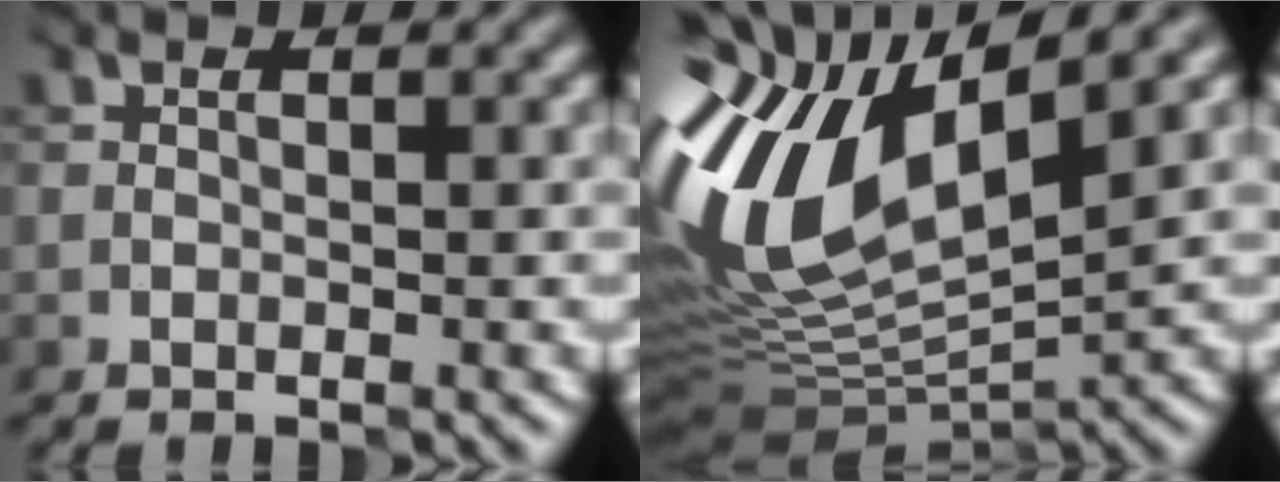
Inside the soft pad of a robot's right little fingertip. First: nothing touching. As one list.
[{"total": 12.6, "force": [3.8, 5.5, 10.7], "torque": [-0.230, 0.008, 0.066]}]